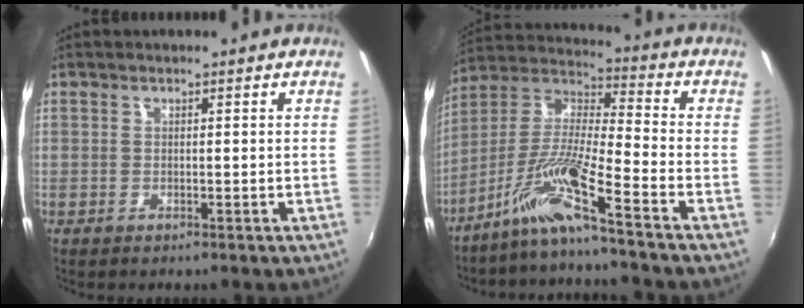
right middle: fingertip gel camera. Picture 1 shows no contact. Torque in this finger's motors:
{"motor_torque": [0.33, -0.57, 0.23, 0.21]}